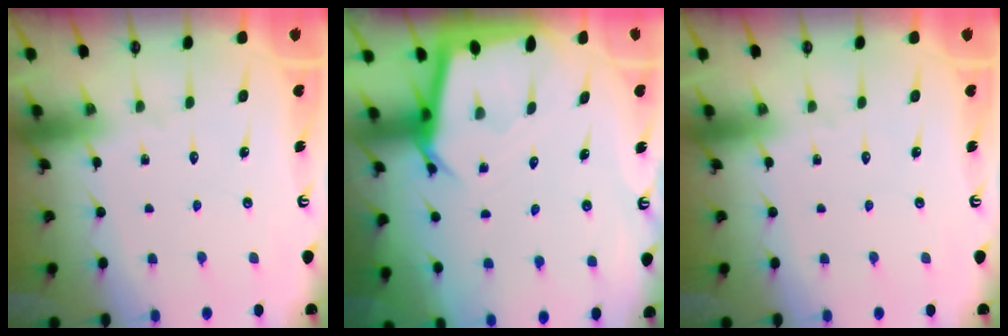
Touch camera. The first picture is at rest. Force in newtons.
{"total": 4.0, "press": 4.0, "slide": 0.4}
{"total": 0.0}